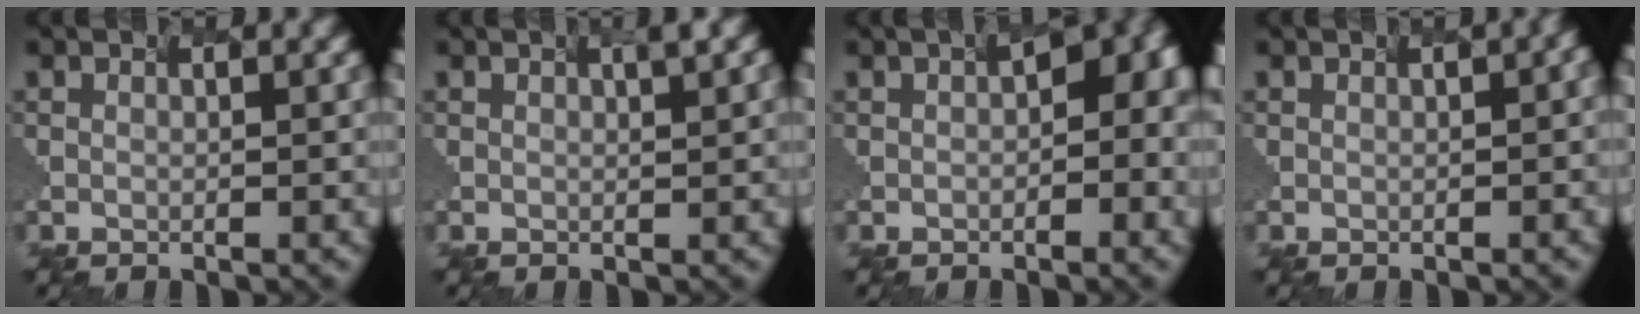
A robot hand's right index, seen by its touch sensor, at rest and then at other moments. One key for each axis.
{"total": 1.2, "fx": 0.8, "fy": -0.3, "fz": 0.9, "tx": -0.015, "ty": 0.003, "tz": 0.024}
{"total": 6.9, "fx": 0.5, "fy": 2.8, "fz": 6.2, "tx": -0.041, "ty": 0.045, "tz": 0.022}
{"total": 3.0, "fx": 0.9, "fy": 1.2, "fz": 2.6, "tx": -0.014, "ty": 0.030, "tz": 0.018}